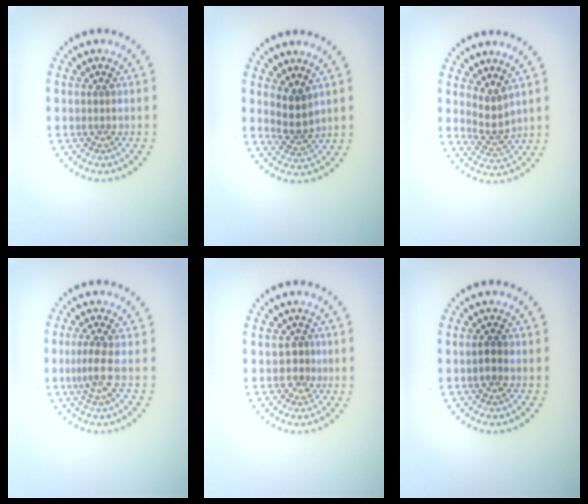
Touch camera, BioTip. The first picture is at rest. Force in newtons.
{"total": 2.2, "press": 1.8, "slide": 1.4}
{"total": 2.2, "press": 1.6, "slide": 1.4}
{"total": 1.9, "press": 1.4, "slide": 1.3}
{"total": 1.3, "press": 1.0, "slide": 0.7}
{"total": 1.2, "press": 1.2, "slide": 0.1}